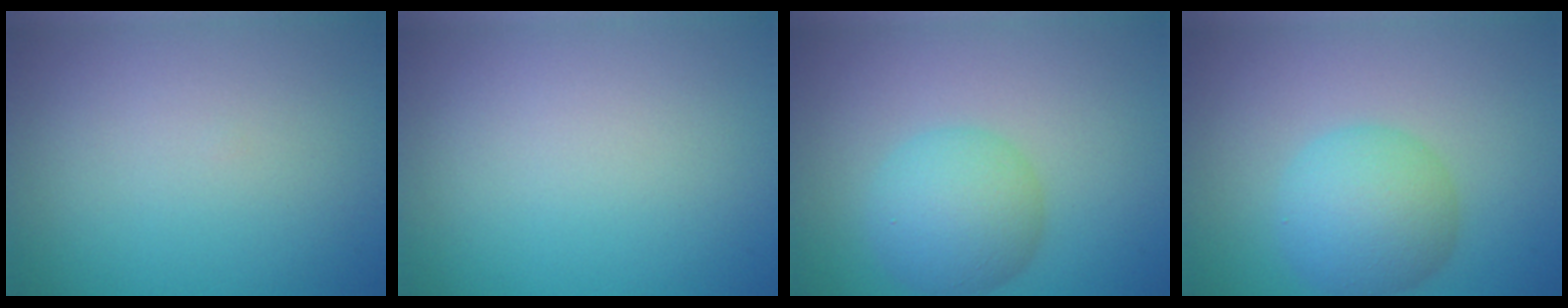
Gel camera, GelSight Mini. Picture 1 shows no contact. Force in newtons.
{"total": 0.0}
{"total": 4.7, "press": 4.7, "slide": 0.1}
{"total": 5.3, "press": 5.3, "slide": 0.1}